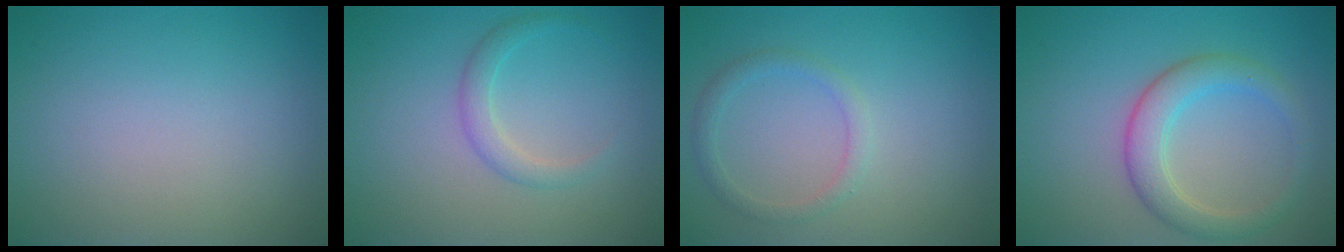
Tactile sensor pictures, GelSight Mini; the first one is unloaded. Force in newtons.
{"total": 1.8, "press": 1.8, "slide": 0.2}
{"total": 1.5, "press": 1.5, "slide": 0.1}
{"total": 3.8, "press": 3.8, "slide": 0.2}